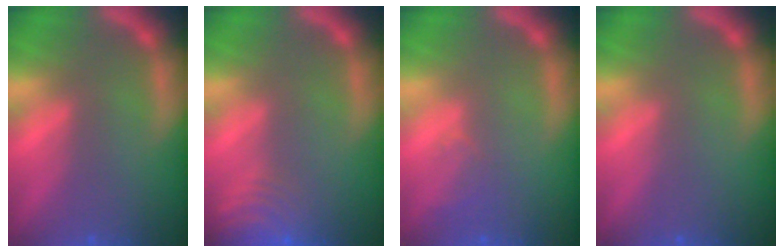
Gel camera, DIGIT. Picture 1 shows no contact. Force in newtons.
{"total": 8.0}
{"total": 1.5}
{"total": 0.0}